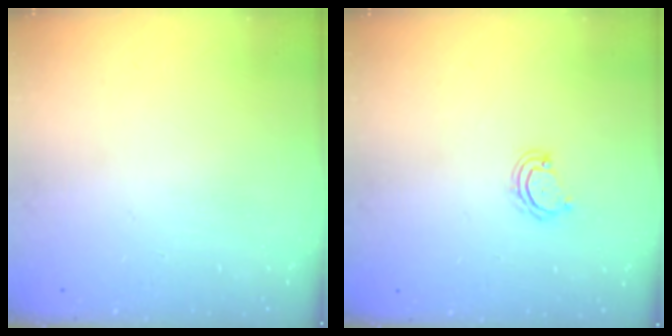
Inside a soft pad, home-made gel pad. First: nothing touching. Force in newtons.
{"total": 4.4, "press": 4.3, "slide": 0.3}